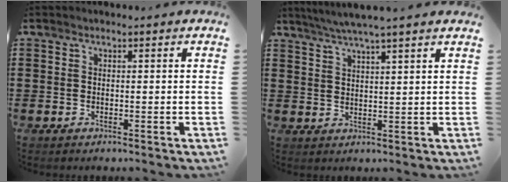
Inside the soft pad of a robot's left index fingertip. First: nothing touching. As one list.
[{"total": 4.1, "force": [3.6, -0.6, 1.8], "torque": [-0.045, -0.011, 0.065]}]